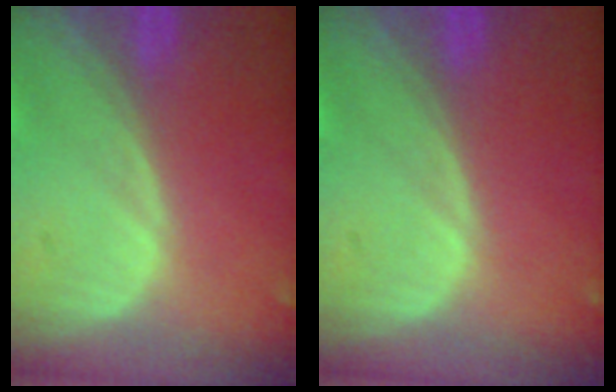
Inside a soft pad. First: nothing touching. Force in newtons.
{"total": 0.0}